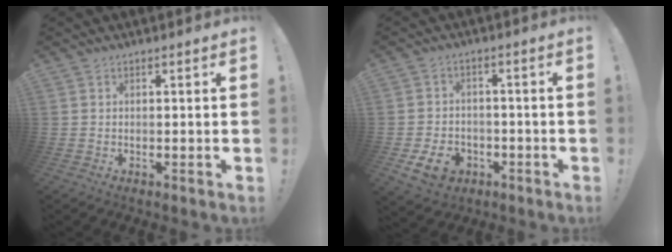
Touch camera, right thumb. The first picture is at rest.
{"total": 8.9, "force": [-3.8, 6.5, 4.7], "torque": [-0.067, 0.026, -0.064]}